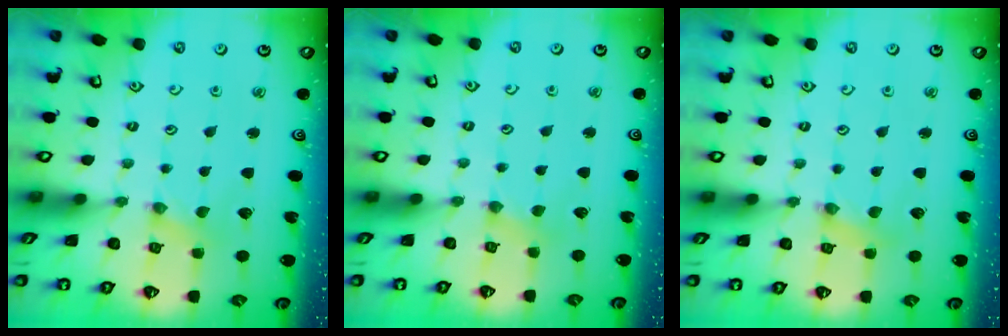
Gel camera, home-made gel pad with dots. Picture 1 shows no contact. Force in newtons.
{"total": 2.0, "press": 2.0, "slide": 0.4}
{"total": 1.6, "press": 1.6, "slide": 0.2}